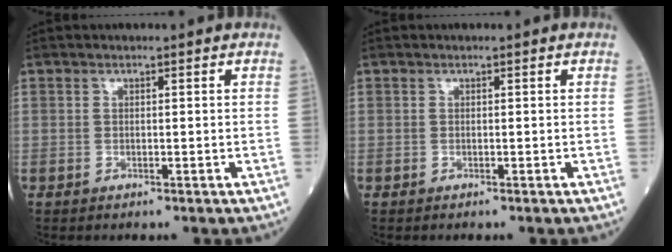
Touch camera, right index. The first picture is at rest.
{"total": 0.0}